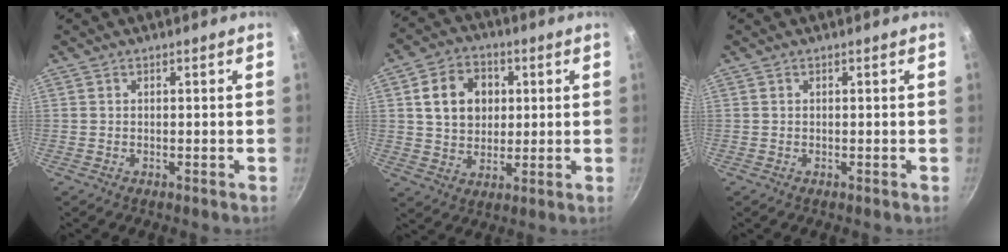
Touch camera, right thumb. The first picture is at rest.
{"total": 11.3, "force": [2.5, 9.0, 6.3], "torque": [-0.081, 0.006, 0.038]}
{"total": 0.0}